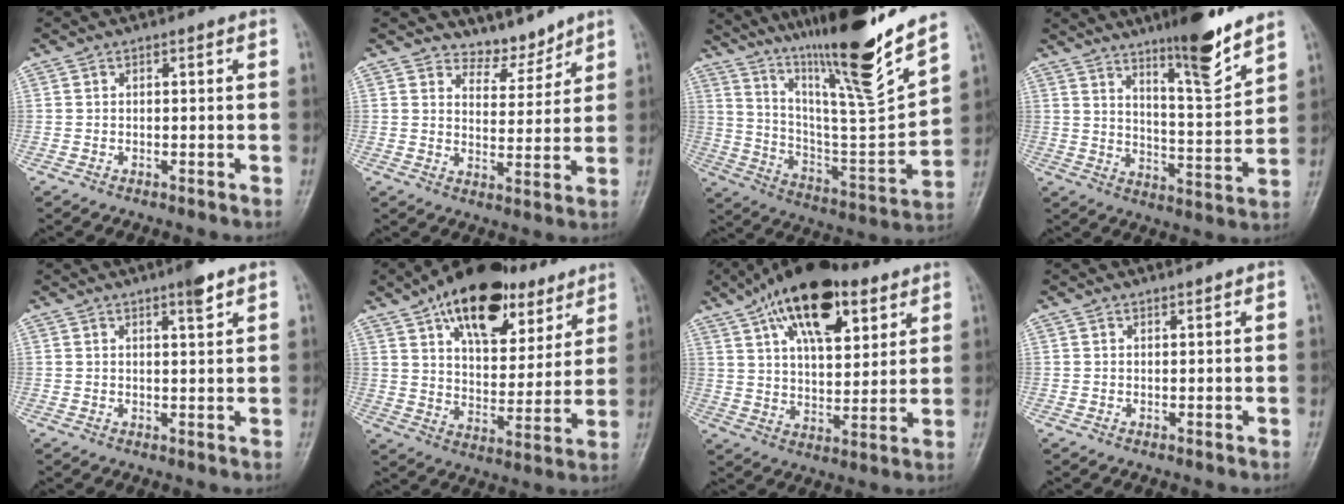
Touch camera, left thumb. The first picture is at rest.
{"total": 5.1, "force": [4.8, 1.7, 0.0], "torque": [0.022, -0.049, 0.088]}
{"total": 26.0, "force": [19.1, 2.2, 17.5], "torque": [-0.261, -0.089, 0.325]}
{"total": 13.0, "force": [9.6, 1.9, 8.6], "torque": [-0.117, -0.072, 0.156]}
{"total": 3.2, "force": [2.2, 0.4, 2.3], "torque": [-0.033, -0.012, 0.033]}
{"total": 21.5, "force": [12.6, 11.1, 13.3], "torque": [-0.162, -0.033, 0.202]}
{"total": 18.5, "force": [9.9, 8.8, 12.9], "torque": [-0.182, -0.026, 0.165]}
{"total": 0.5, "force": [0.5, 0.0, 0.1], "torque": [-0.003, -0.005, 0.008]}